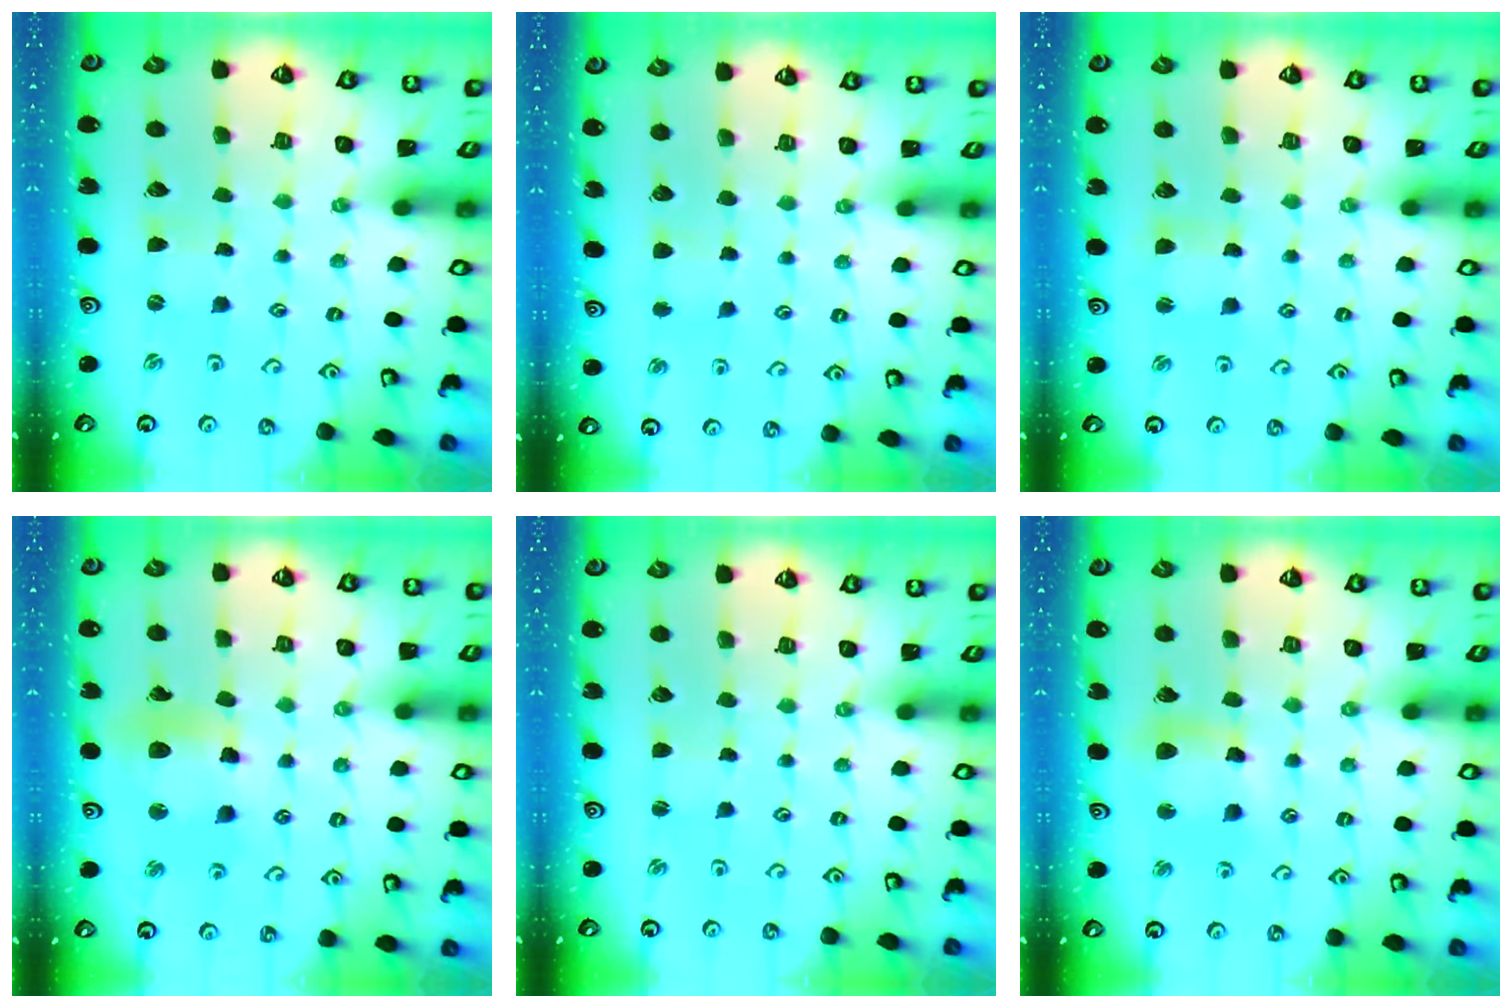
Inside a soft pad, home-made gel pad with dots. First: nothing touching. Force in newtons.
{"total": 3.8, "press": 3.8, "slide": 0.5}
{"total": 1.9, "press": 1.9, "slide": 0.3}
{"total": 11.2, "press": 11.2, "slide": 1.3}
{"total": 1.4, "press": 1.4, "slide": 0.3}
{"total": 8.9, "press": 8.9, "slide": 1.1}